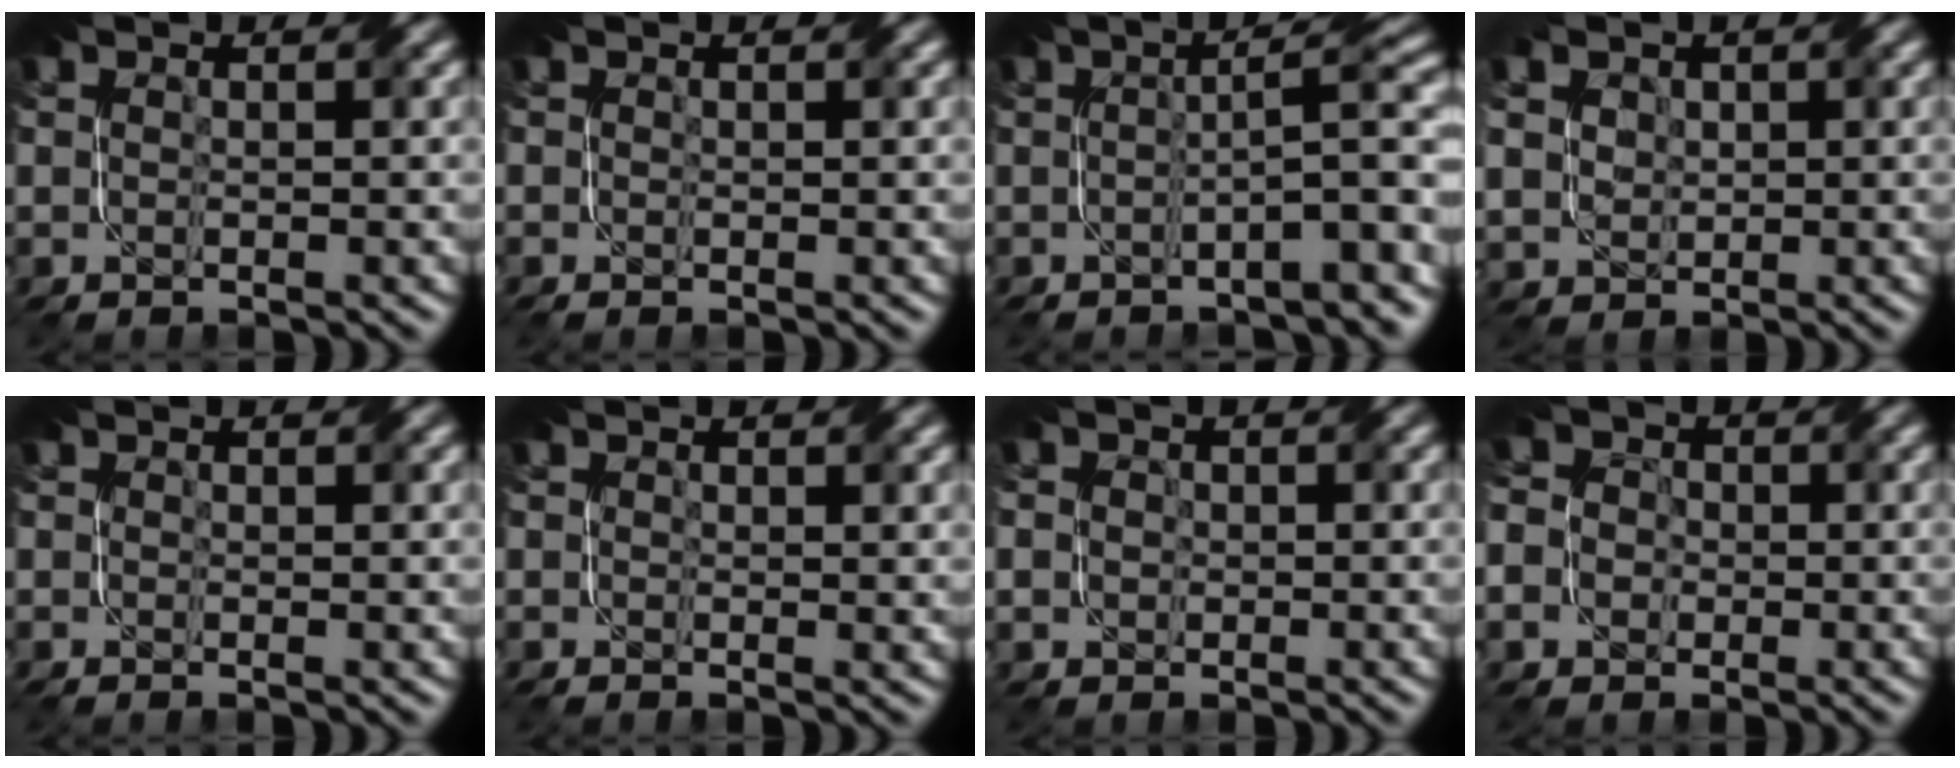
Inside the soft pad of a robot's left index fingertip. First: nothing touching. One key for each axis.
{"total": 0.0}
{"total": 5.8, "fx": -2.0, "fy": 0.9, "fz": 5.4, "tx": -0.065, "ty": 0.024, "tz": -0.037}
{"total": 5.8, "fx": 2.0, "fy": 4.6, "fz": 3.0, "tx": -0.085, "ty": 0.029, "tz": 0.025}
{"total": 0.6, "fx": 0.4, "fy": 0.3, "fz": 0.2, "tx": 0.001, "ty": 0.001, "tz": 0.006}
{"total": 1.2, "fx": 0.8, "fy": 0.7, "fz": 0.6, "tx": -0.003, "ty": 0.000, "tz": 0.011}
{"total": 2.3, "fx": 0.5, "fy": 2.1, "fz": 0.8, "tx": -0.003, "ty": 0.016, "tz": -0.008}
{"total": 5.9, "fx": -1.2, "fy": 5.4, "fz": 2.1, "tx": -0.058, "ty": 0.006, "tz": -0.048}